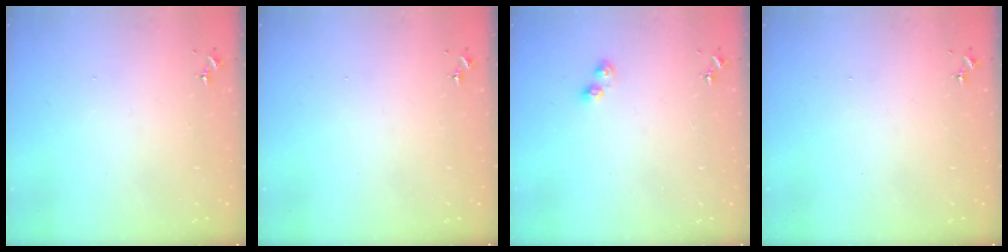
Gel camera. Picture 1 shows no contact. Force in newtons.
{"total": 0.0}
{"total": 4.2, "press": 4.2, "slide": 0.4}
{"total": 0.0}